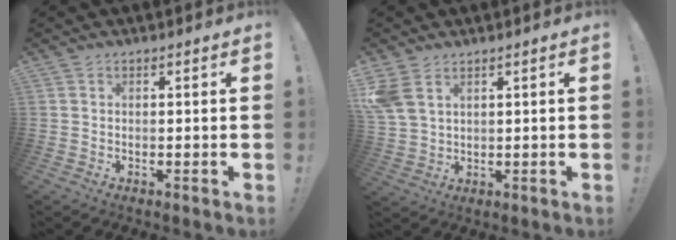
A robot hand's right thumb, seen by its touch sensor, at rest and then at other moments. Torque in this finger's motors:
{"motor_torque": [0.23, 0.32, 0.41, 0.72, 0.28]}